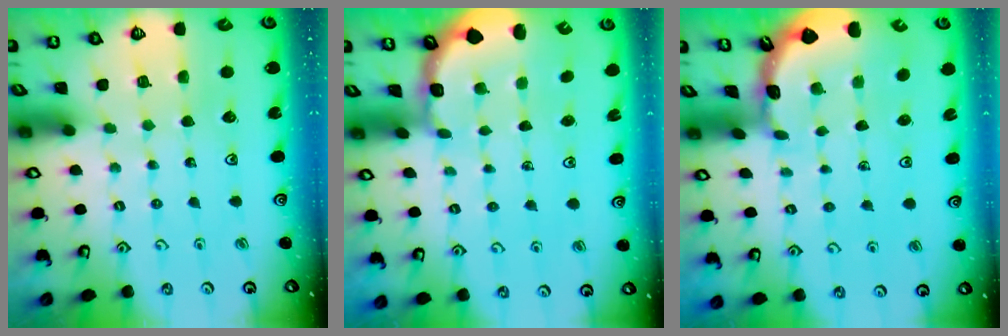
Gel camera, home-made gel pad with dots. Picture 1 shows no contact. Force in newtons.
{"total": 1.8, "press": 1.6, "slide": 0.8}
{"total": 1.8, "press": 1.8, "slide": 0.2}